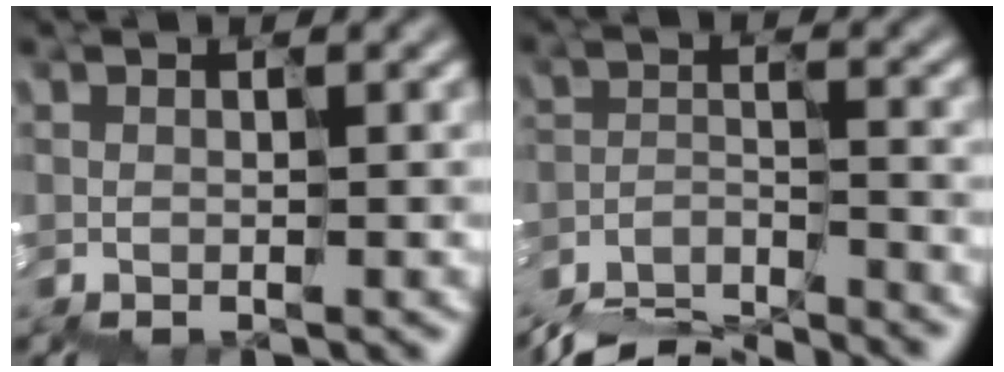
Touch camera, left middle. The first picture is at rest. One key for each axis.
{"total": 7.5, "fx": -7.5, "fy": 0.2, "fz": 0.0, "tx": -0.016, "ty": -0.020, "tz": -0.138}